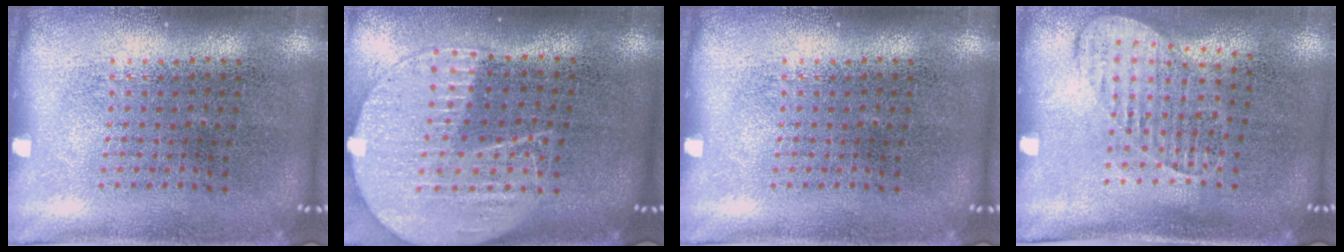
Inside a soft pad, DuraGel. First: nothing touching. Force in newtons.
{"total": 2.2, "press": 1.9, "slide": 1.0}
{"total": 0.0}
{"total": 1.3, "press": 1.1, "slide": 0.7}